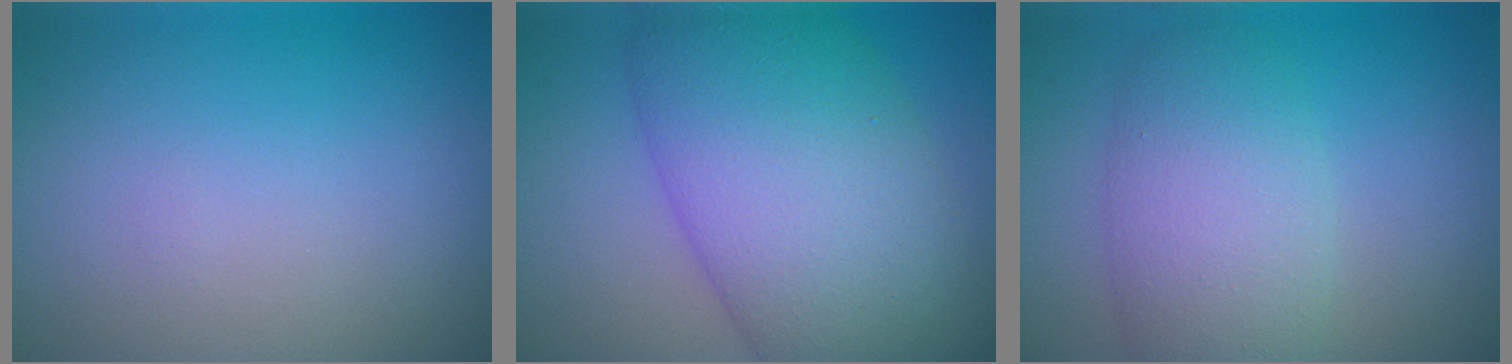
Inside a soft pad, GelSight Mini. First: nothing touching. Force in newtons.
{"total": 12.4, "press": 12.4, "slide": 0.3}
{"total": 5.6, "press": 5.6, "slide": 0.2}